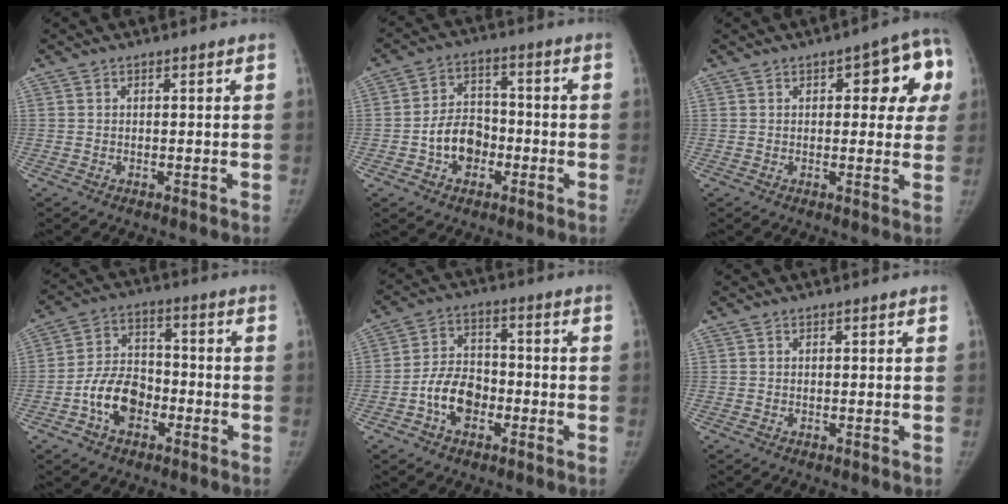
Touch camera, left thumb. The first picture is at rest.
{"total": 8.8, "force": [-2.8, 6.6, 5.0], "torque": [-0.055, 0.030, -0.053]}
{"total": 10.9, "force": [2.9, 4.8, 9.4], "torque": [-0.065, 0.011, 0.027]}
{"total": 10.1, "force": [-4.1, 6.9, 6.2], "torque": [-0.092, 0.033, -0.077]}
{"total": 8.9, "force": [-3.3, 6.1, 5.5], "torque": [-0.079, 0.030, -0.066]}
{"total": 0.0}